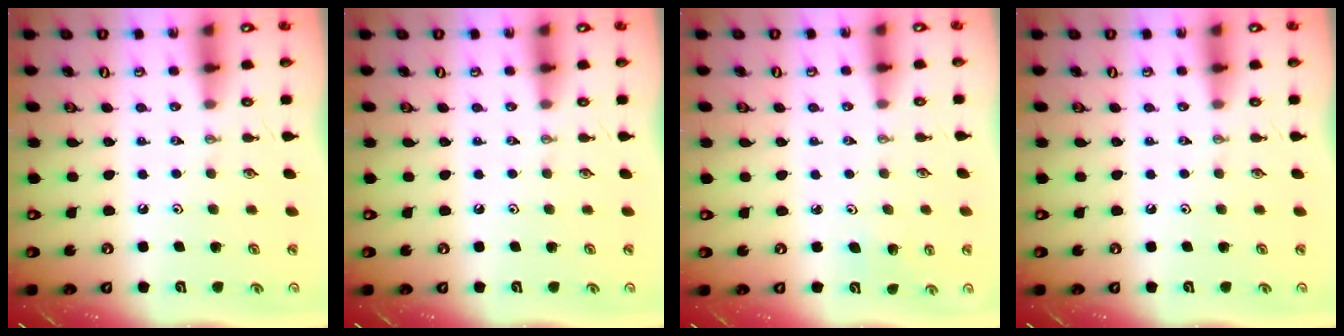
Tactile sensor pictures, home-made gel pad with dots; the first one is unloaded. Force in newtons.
{"total": 0.0}
{"total": 2.9, "press": 2.6, "slide": 1.3}
{"total": 0.0}